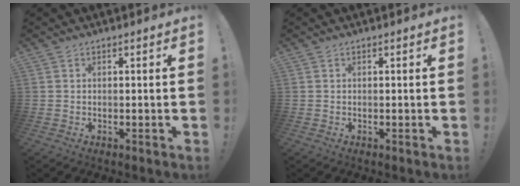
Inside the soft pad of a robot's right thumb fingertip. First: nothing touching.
{"total": 0.0}